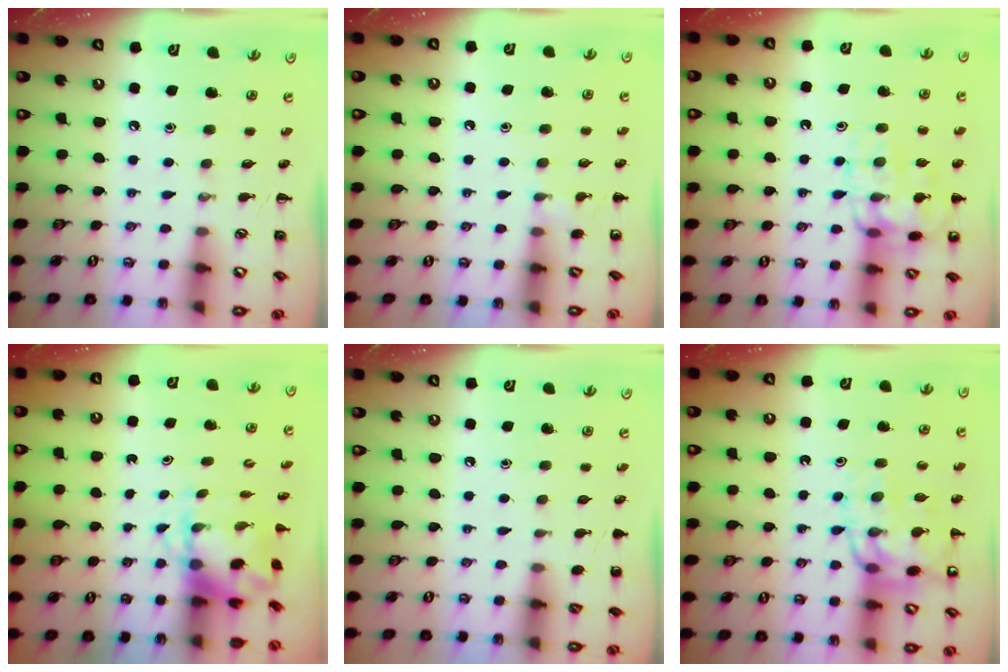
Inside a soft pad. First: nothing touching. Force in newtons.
{"total": 4.2, "press": 4.0, "slide": 1.3}
{"total": 14.0, "press": 14.0, "slide": 1.2}
{"total": 4.3, "press": 4.3, "slide": 0.6}
{"total": 1.2, "press": 1.2, "slide": 0.1}
{"total": 12.7, "press": 12.4, "slide": 2.9}